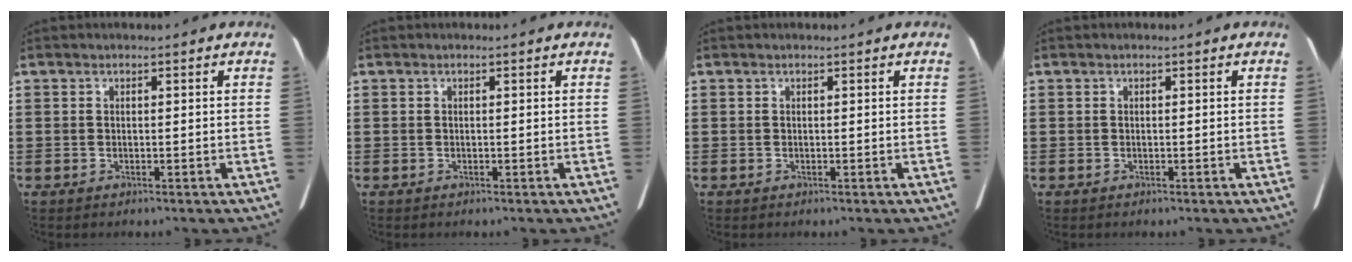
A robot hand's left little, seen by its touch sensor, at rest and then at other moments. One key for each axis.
{"total": 0.0}
{"total": 0.0}
{"total": 0.0}